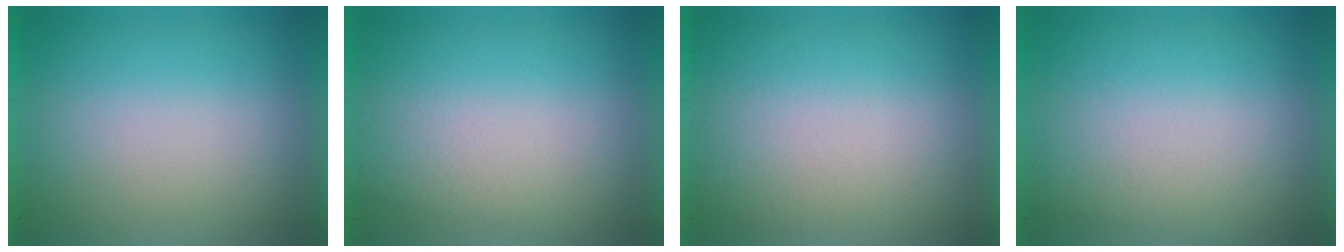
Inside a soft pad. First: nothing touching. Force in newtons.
{"total": 1.0}
{"total": 1.4}
{"total": 2.6}